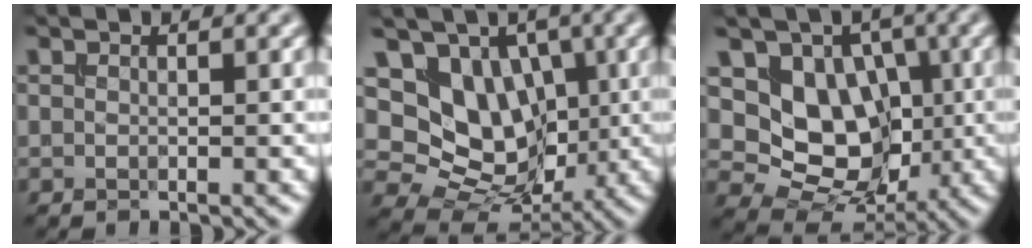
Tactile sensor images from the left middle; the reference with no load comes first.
{"total": 9.1, "force": [1.6, 7.2, 5.3], "torque": [-0.084, -0.002, 0.009]}
{"total": 8.7, "force": [0.7, 6.9, 5.2], "torque": [-0.082, -0.012, -0.001]}